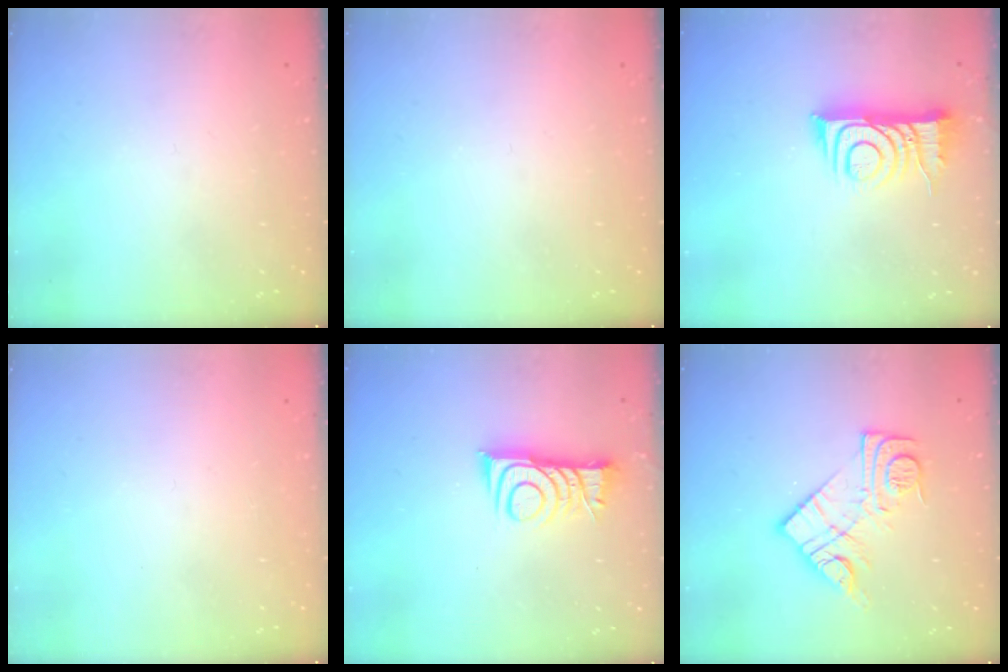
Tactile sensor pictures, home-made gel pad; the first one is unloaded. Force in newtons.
{"total": 0.0}
{"total": 10.4, "press": 10.4, "slide": 1.0}
{"total": 1.6, "press": 1.6, "slide": 0.1}
{"total": 8.8, "press": 8.8, "slide": 0.1}
{"total": 13.8, "press": 13.7, "slide": 0.8}